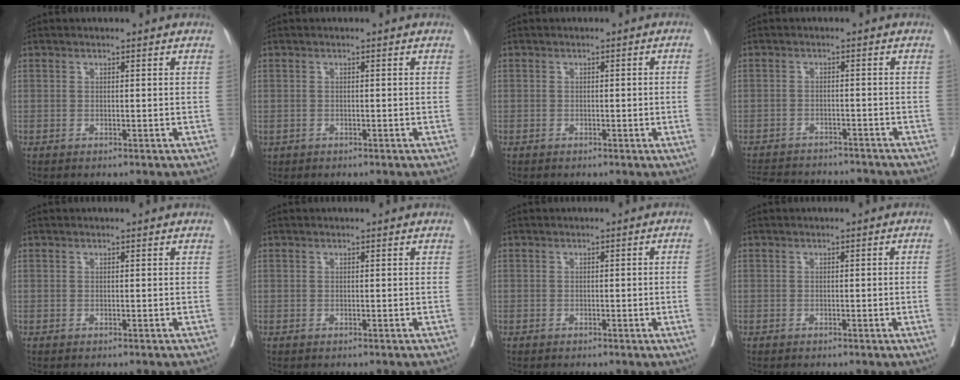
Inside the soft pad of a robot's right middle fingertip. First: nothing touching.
{"total": 0.6, "force": [-0.3, 0.5, 0.2], "torque": [-0.008, 0.003, -0.001]}
{"total": 2.6, "force": [-0.6, -0.6, 2.4], "torque": [-0.035, 0.002, -0.006]}
{"total": 12.9, "force": [-11.9, 3.2, 3.7], "torque": [-0.077, 0.003, -0.159]}
{"total": 0.0}
{"total": 0.0}
{"total": 3.0, "force": [-0.6, -0.8, 2.9], "torque": [-0.040, 0.001, -0.006]}
{"total": 2.2, "force": [-0.5, -0.6, 2.0], "torque": [-0.029, 0.002, -0.005]}